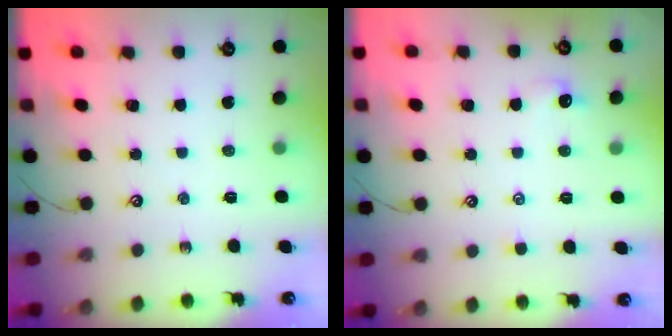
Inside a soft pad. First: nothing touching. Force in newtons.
{"total": 1.9, "press": 1.8, "slide": 0.4}